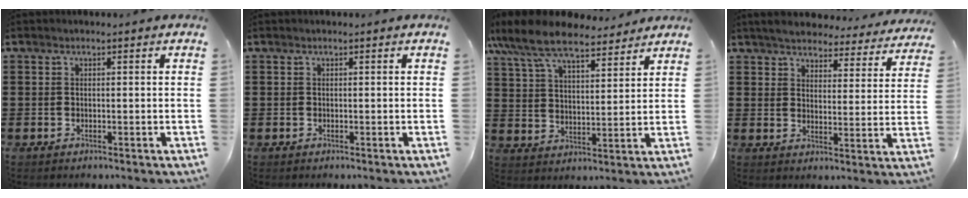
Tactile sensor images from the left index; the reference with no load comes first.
{"total": 0.0}
{"total": 9.8, "force": [8.3, 2.5, 4.6], "torque": [-0.121, -0.031, 0.149]}
{"total": 4.7, "force": [4.6, 0.5, 0.8], "torque": [-0.040, -0.026, 0.078]}